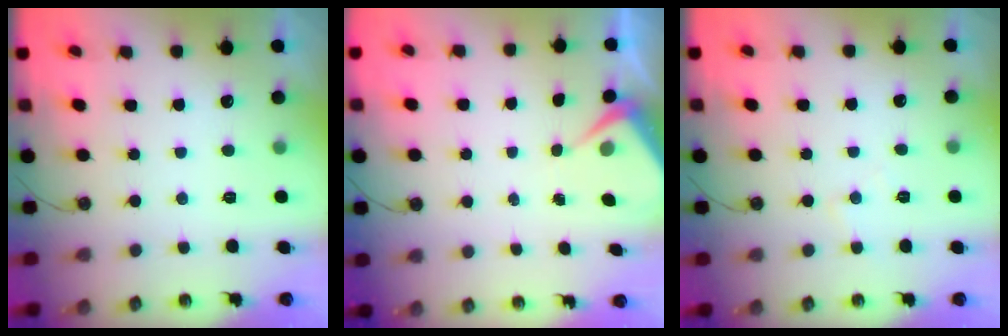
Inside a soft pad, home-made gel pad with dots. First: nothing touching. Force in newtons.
{"total": 3.7, "press": 3.6, "slide": 0.6}
{"total": 4.4, "press": 4.3, "slide": 0.6}